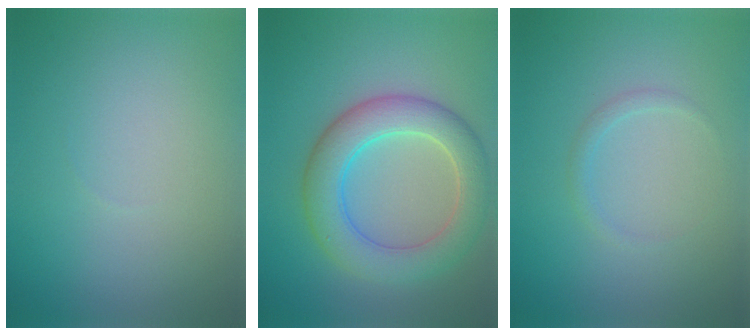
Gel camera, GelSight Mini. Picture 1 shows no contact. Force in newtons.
{"total": 6.2, "press": 6.2, "slide": 0.3}
{"total": 0.8, "press": 0.8, "slide": 0.0}